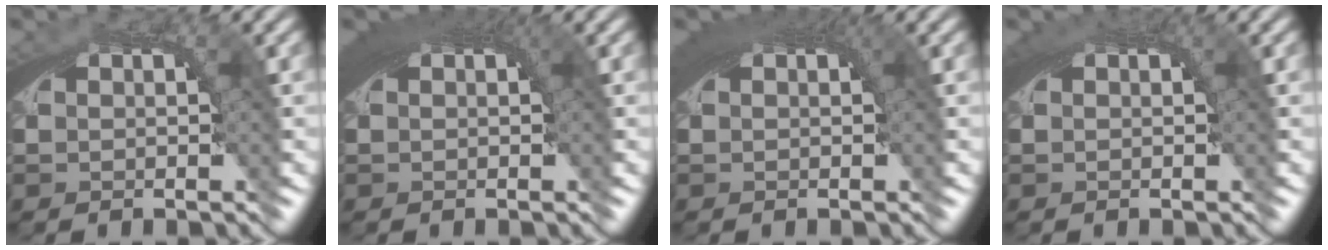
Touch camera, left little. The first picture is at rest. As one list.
[{"total": 4.3, "force": [1.5, 1.3, 3.8], "torque": [-0.046, 0.016, 0.018]}, {"total": 3.8, "force": [1.5, 1.0, 3.3], "torque": [-0.041, 0.014, 0.018]}, {"total": 2.0, "force": [0.8, 0.3, 1.9], "torque": [-0.026, 0.005, 0.013]}]